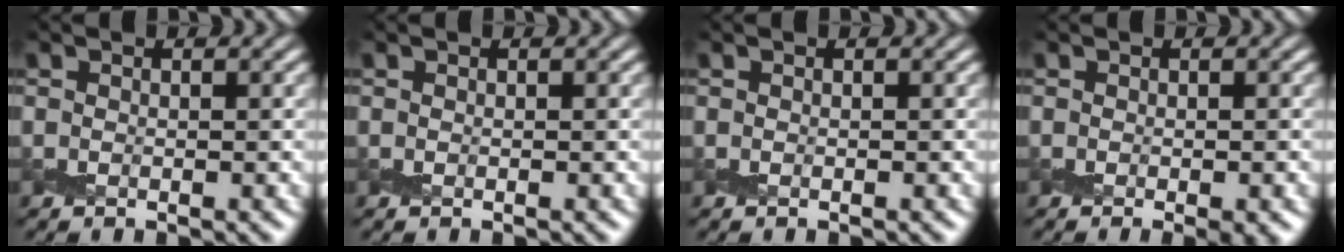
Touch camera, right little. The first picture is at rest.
{"total": 0.0}
{"total": 0.0}
{"total": 1.2, "force": [-0.8, 0.2, 0.9], "torque": [-0.015, -0.005, -0.013]}